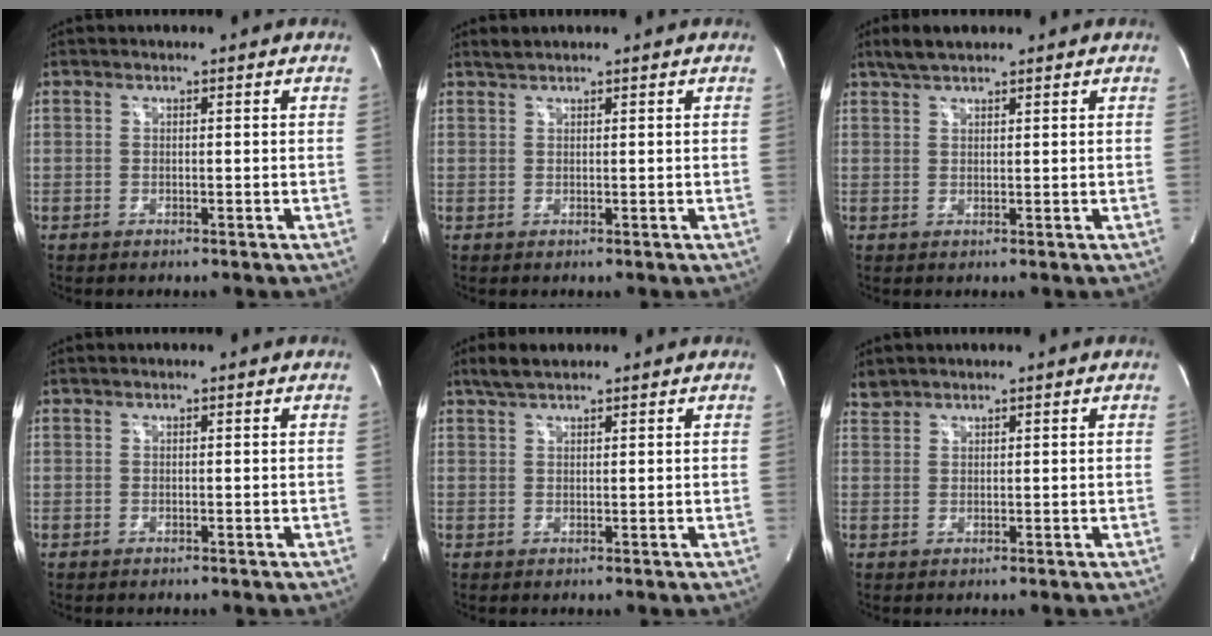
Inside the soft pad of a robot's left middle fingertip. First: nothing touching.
{"total": 1.0, "force": [1.0, -0.1, 0.2], "torque": [-0.010, 0.007, 0.025]}
{"total": 3.6, "force": [2.9, 0.9, 1.9], "torque": [-0.046, 0.013, 0.057]}
{"total": 0.0}
{"total": 3.2, "force": [2.6, 0.7, 1.7], "torque": [-0.042, 0.012, 0.052]}
{"total": 1.4, "force": [1.4, 0.3, -0.2], "torque": [0.000, 0.008, 0.031]}